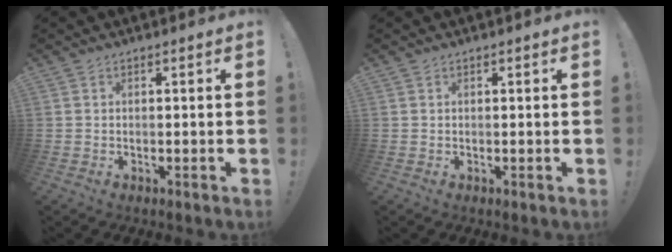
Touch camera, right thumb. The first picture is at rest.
{"total": 0.0}